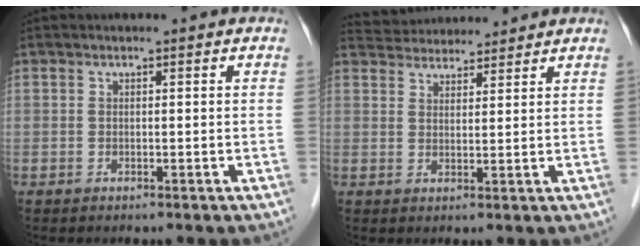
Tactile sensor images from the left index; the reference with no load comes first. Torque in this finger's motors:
{"motor_torque": [0.26, -0.76, -0.01, -0.03]}